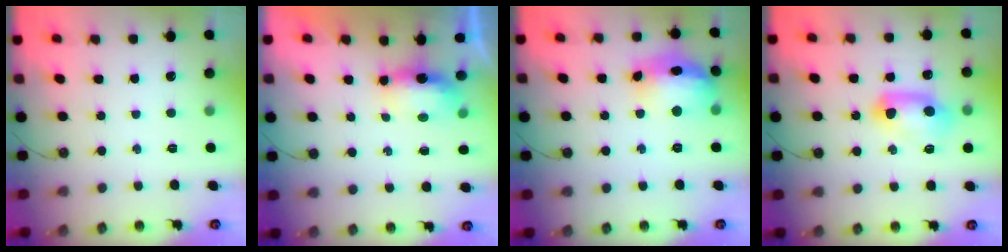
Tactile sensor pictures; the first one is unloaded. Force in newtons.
{"total": 8.5, "press": 6.8, "slide": 5.0}
{"total": 17.4, "press": 17.3, "slide": 2.0}
{"total": 12.3, "press": 11.5, "slide": 4.2}